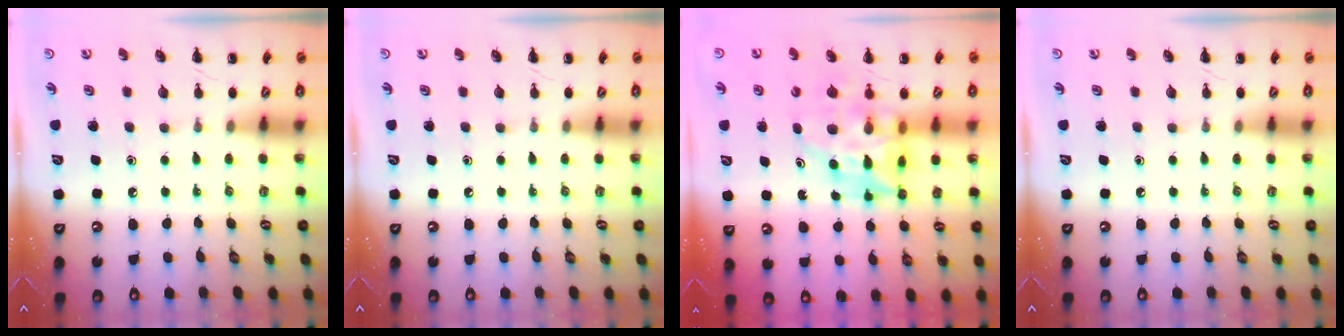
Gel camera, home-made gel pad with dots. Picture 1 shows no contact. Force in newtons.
{"total": 0.0}
{"total": 10.4, "press": 10.0, "slide": 3.1}
{"total": 0.0}